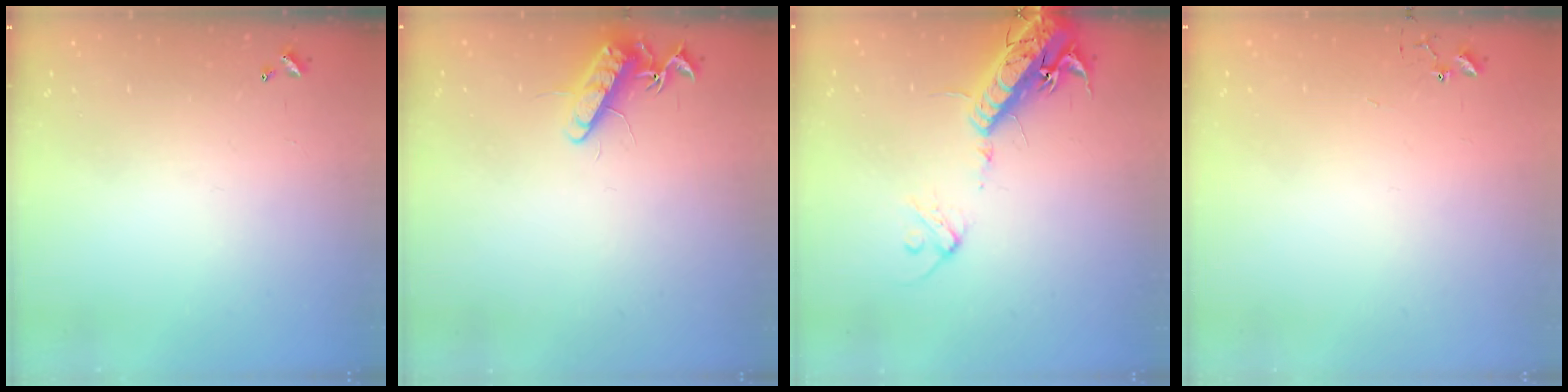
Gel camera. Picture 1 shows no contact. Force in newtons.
{"total": 11.9, "press": 11.8, "slide": 1.3}
{"total": 17.8, "press": 17.4, "slide": 3.8}
{"total": 3.5, "press": 3.4, "slide": 0.4}